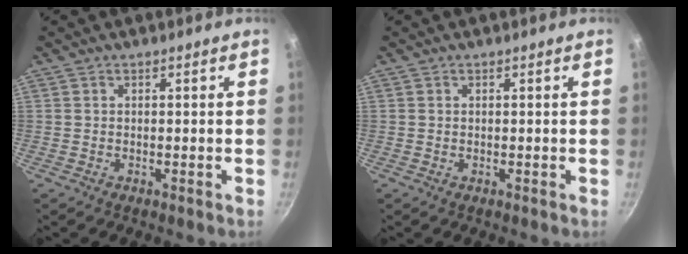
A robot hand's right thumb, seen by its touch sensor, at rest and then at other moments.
{"total": 0.0}